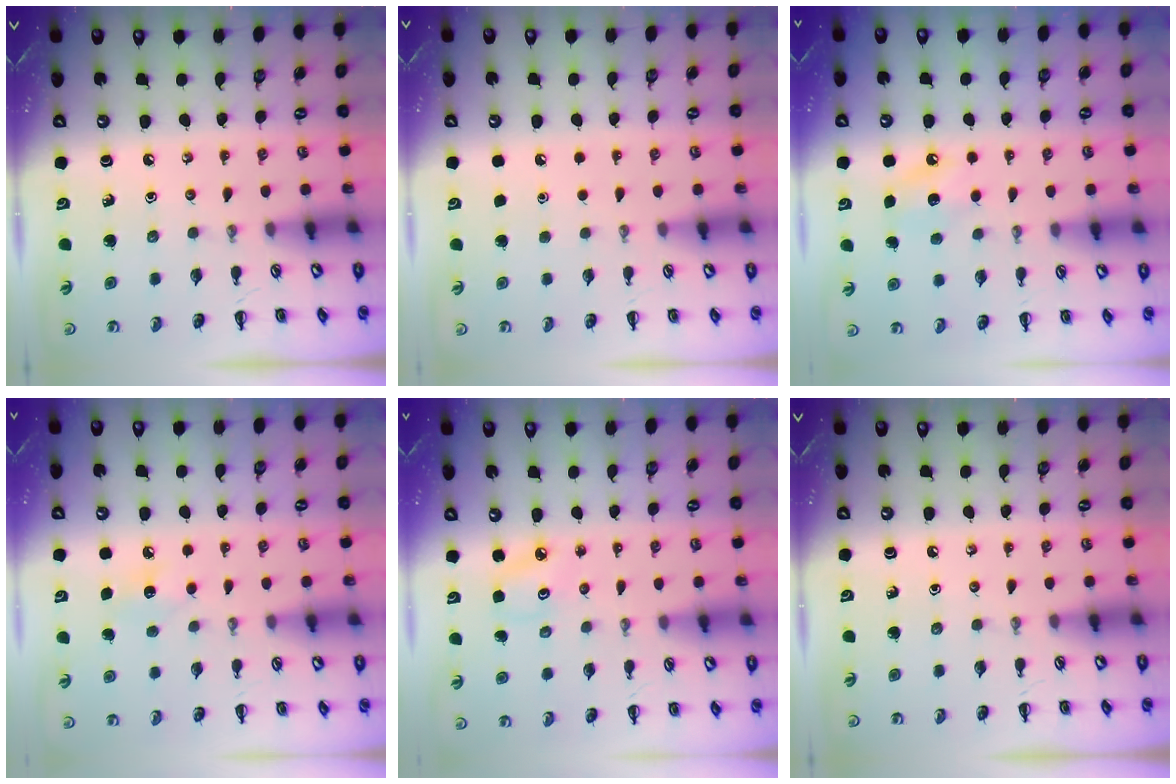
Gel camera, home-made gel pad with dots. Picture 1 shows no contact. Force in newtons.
{"total": 1.7, "press": 1.7, "slide": 0.1}
{"total": 8.0, "press": 7.8, "slide": 1.9}
{"total": 7.1, "press": 6.9, "slide": 1.9}
{"total": 3.1, "press": 3.0, "slide": 0.5}
{"total": 0.0}